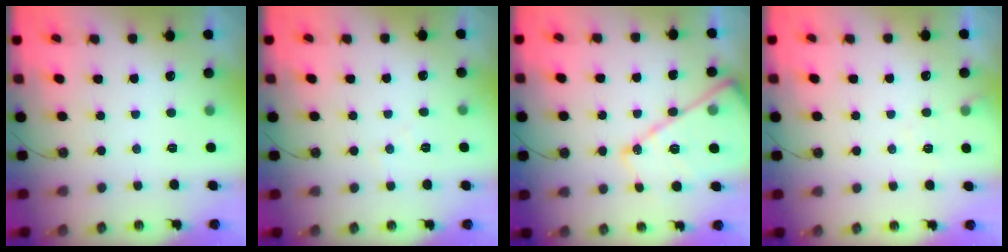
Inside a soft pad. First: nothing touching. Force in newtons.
{"total": 3.7, "press": 3.6, "slide": 0.6}
{"total": 16.6, "press": 16.6, "slide": 1.4}
{"total": 4.2, "press": 4.2, "slide": 0.6}